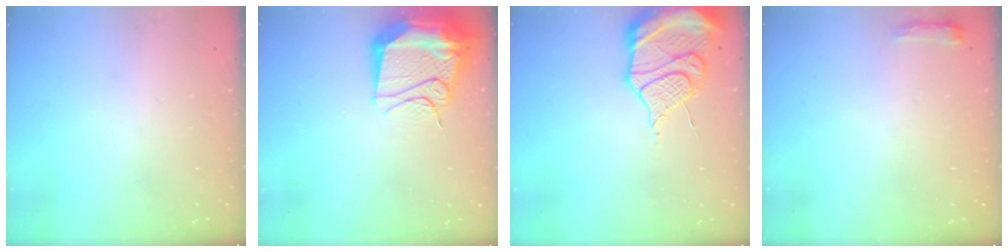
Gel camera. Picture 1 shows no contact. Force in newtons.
{"total": 17.7, "press": 17.4, "slide": 3.4}
{"total": 17.5, "press": 17.2, "slide": 3.3}
{"total": 4.8, "press": 4.8, "slide": 0.8}